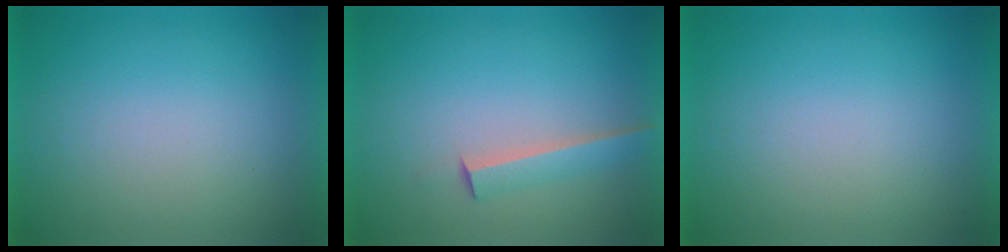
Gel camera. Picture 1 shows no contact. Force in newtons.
{"total": 2.4}
{"total": 0.0}